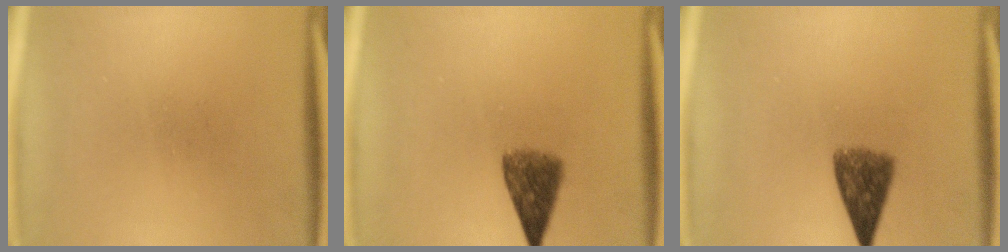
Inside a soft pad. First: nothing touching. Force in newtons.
{"total": 5.5}
{"total": 6.1}